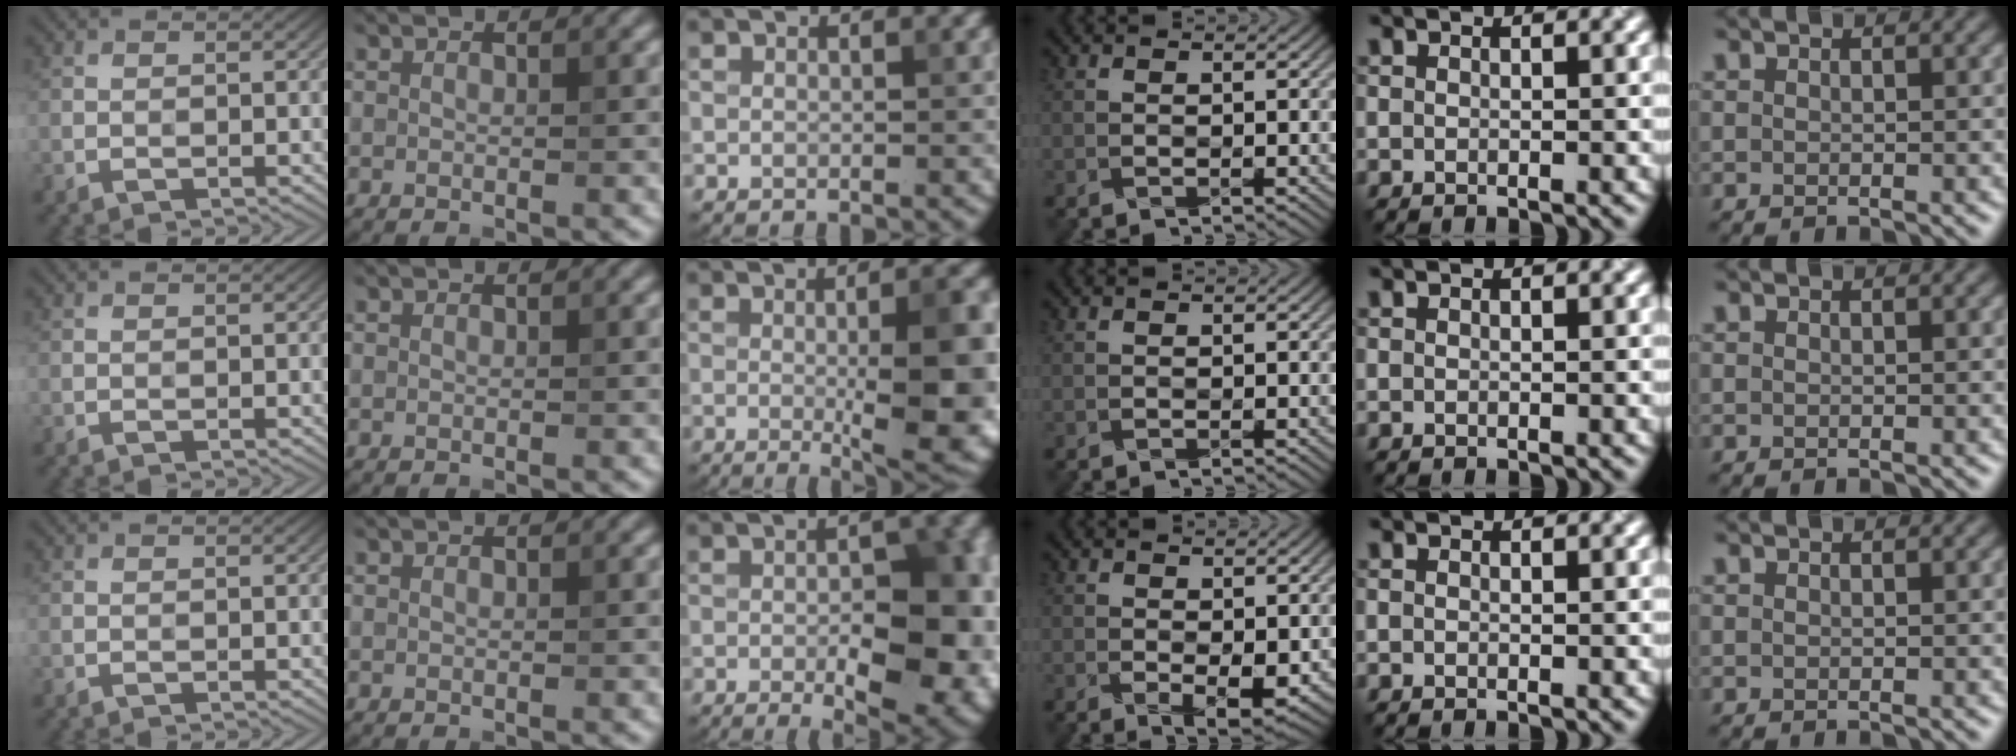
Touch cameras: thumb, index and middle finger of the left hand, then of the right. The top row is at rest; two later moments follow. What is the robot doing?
{"motion": "wrap", "object": "arm wrap"}